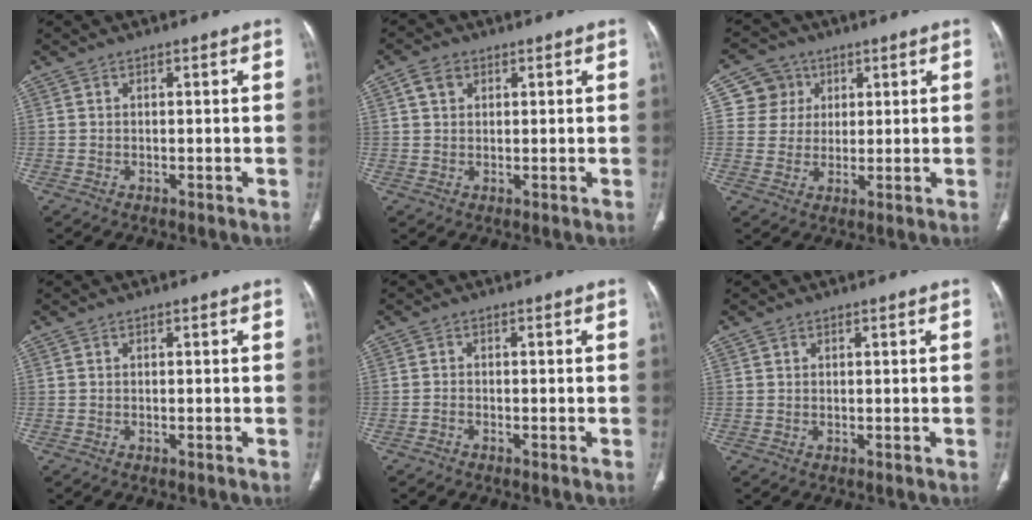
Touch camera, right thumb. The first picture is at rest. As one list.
[{"total": 3.2, "force": [1.3, 2.5, 1.6], "torque": [-0.017, 0.002, 0.026]}, {"total": 6.6, "force": [2.2, 6.2, 0.6], "torque": [0.023, -0.002, 0.037]}, {"total": 0.0}, {"total": 0.6, "force": [-0.6, 0.3, 0.1], "torque": [-0.002, 0.004, -0.013]}, {"total": 0.6, "force": [0.4, 0.5, 0.2], "torque": [0.000, -0.001, 0.006]}]